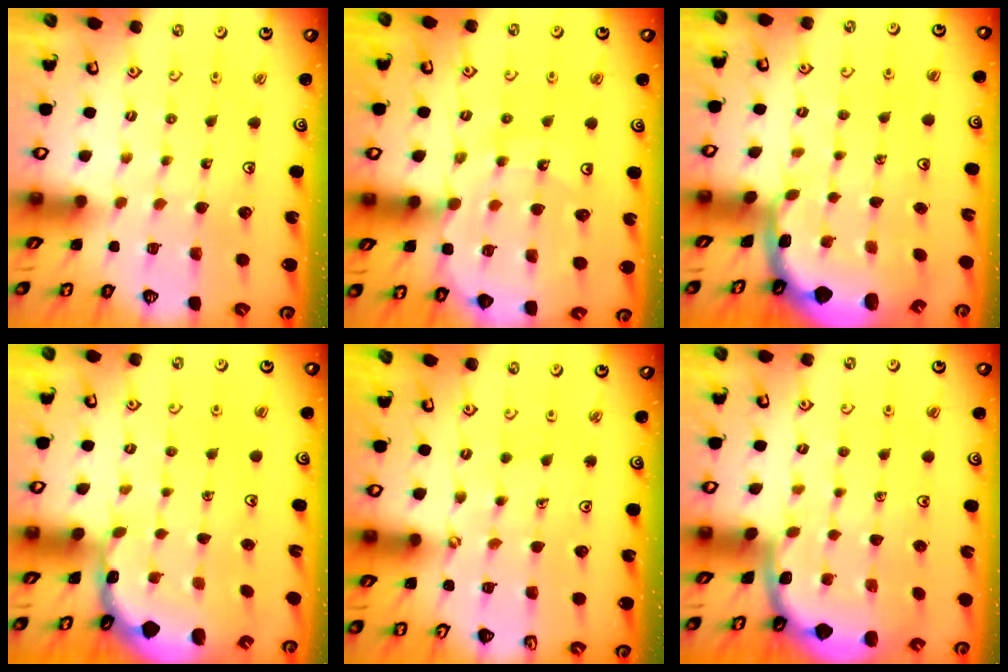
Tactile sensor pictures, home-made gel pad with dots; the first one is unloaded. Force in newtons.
{"total": 11.7, "press": 11.5, "slide": 2.3}
{"total": 2.4, "press": 2.1, "slide": 1.2}
{"total": 1.2, "press": 1.1, "slide": 0.5}
{"total": 0.7, "press": 0.7, "slide": 0.0}
{"total": 1.8, "press": 1.8, "slide": 0.2}